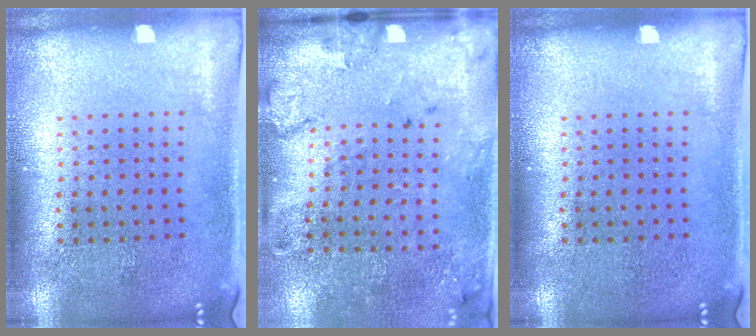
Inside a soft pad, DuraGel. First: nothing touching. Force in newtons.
{"total": 2.1, "press": 1.5, "slide": 1.5}
{"total": 0.0}